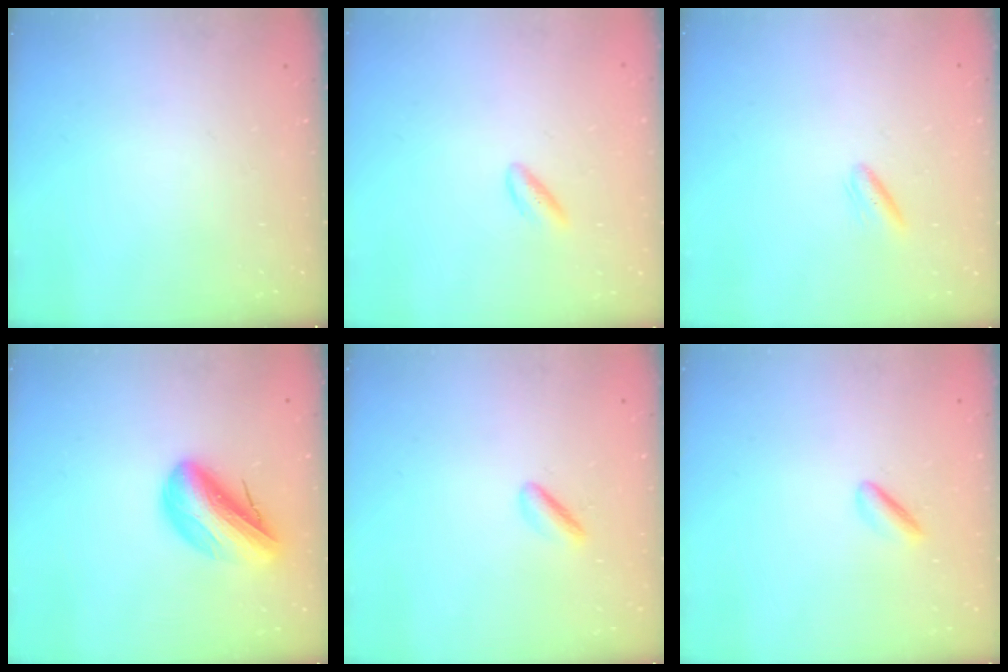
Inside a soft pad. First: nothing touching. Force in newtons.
{"total": 2.8, "press": 2.5, "slide": 1.2}
{"total": 2.9, "press": 2.7, "slide": 1.1}
{"total": 14.5, "press": 14.1, "slide": 3.4}
{"total": 2.1, "press": 1.9, "slide": 0.9}
{"total": 1.8, "press": 1.7, "slide": 0.6}